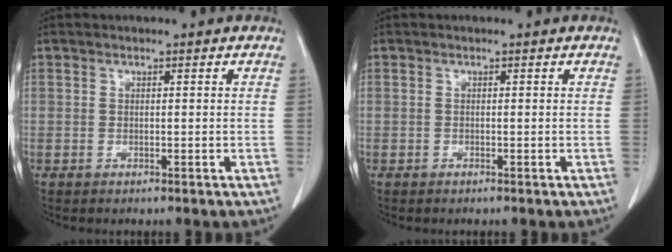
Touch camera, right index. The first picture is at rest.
{"total": 0.0}